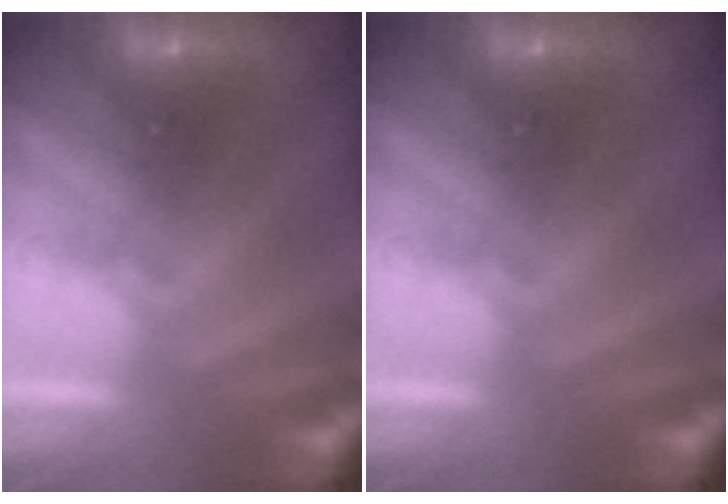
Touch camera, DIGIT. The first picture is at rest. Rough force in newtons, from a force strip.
{"total": 0.0}